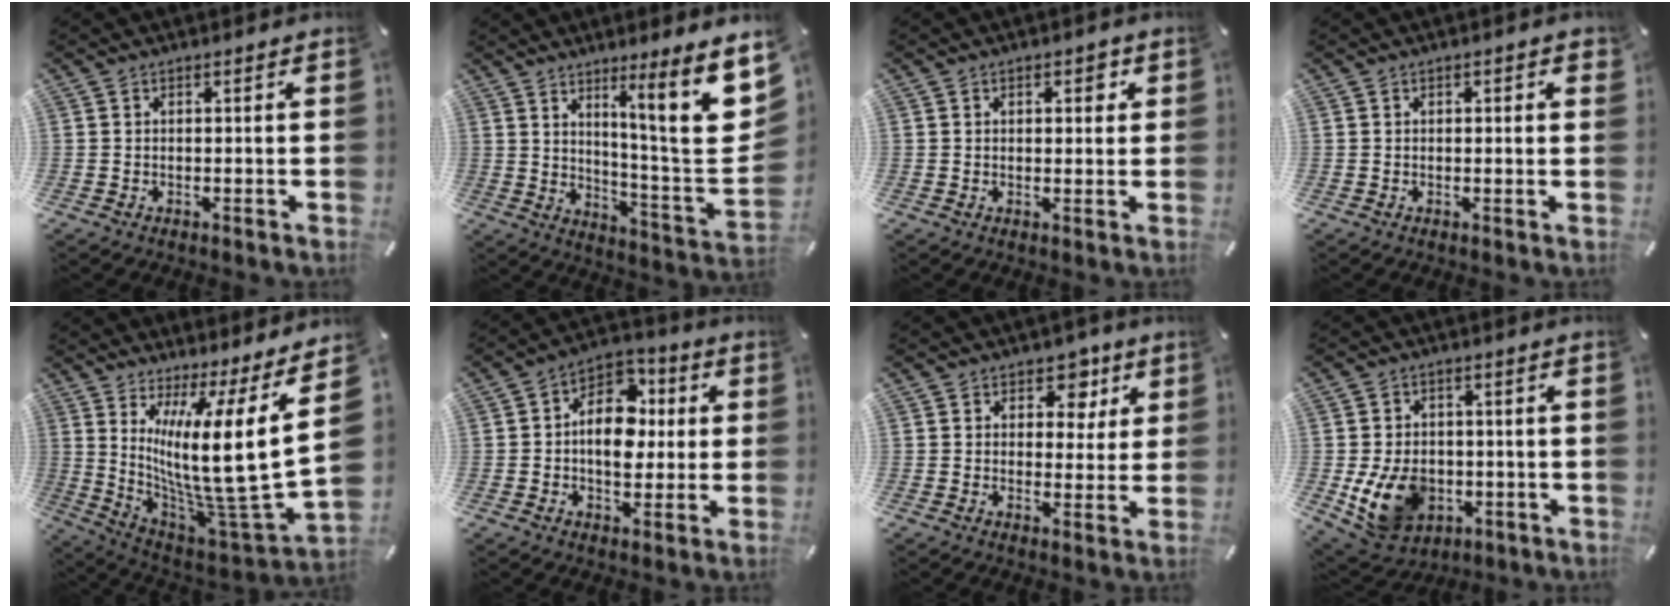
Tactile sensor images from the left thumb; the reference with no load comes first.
{"total": 17.4, "force": [8.6, 1.5, 15.0], "torque": [-0.218, -0.079, 0.119]}
{"total": 2.7, "force": [0.9, 1.7, 2.0], "torque": [-0.018, -0.001, 0.007]}
{"total": 1.0, "force": [0.2, 0.4, 0.8], "torque": [-0.008, 0.000, 0.001]}
{"total": 20.8, "force": [6.3, 3.3, 19.5], "torque": [-0.346, -0.092, 0.100]}
{"total": 11.9, "force": [0.0, 9.2, 7.6], "torque": [-0.137, -0.001, -0.001]}
{"total": 7.1, "force": [3.0, 5.6, 3.1], "torque": [-0.025, -0.014, 0.047]}
{"total": 12.6, "force": [-3.1, 9.6, 7.5], "torque": [-0.160, 0.008, -0.051]}